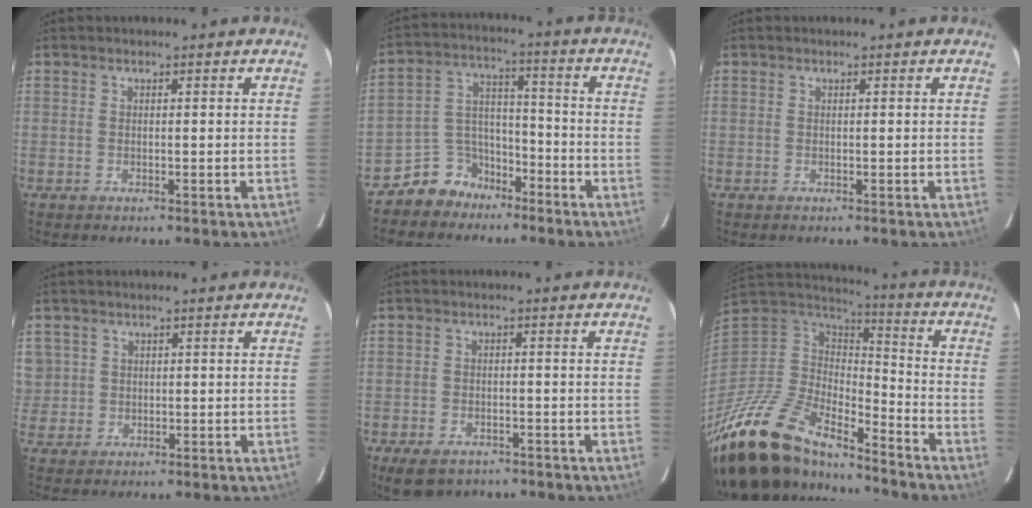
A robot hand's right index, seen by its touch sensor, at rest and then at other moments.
{"total": 8.4, "force": [-6.2, 5.6, 1.4], "torque": [-0.032, 0.042, -0.107]}
{"total": 0.0}
{"total": 4.6, "force": [1.1, 4.4, 0.6], "torque": [-0.001, 0.014, 0.026]}
{"total": 7.0, "force": [-4.8, 4.0, 3.1], "torque": [-0.076, -0.009, -0.072]}
{"total": 24.5, "force": [-19.5, 8.5, 12.1], "torque": [-0.253, -0.027, -0.351]}